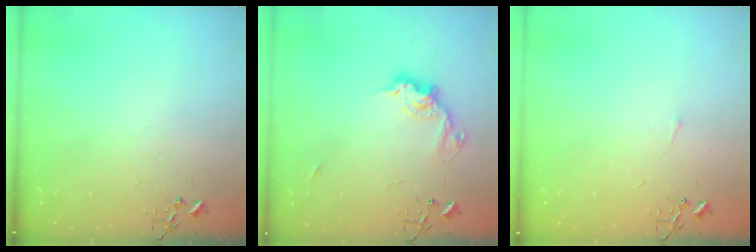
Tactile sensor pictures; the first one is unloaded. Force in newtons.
{"total": 13.5, "press": 13.5, "slide": 0.7}
{"total": 2.7, "press": 2.7, "slide": 0.4}